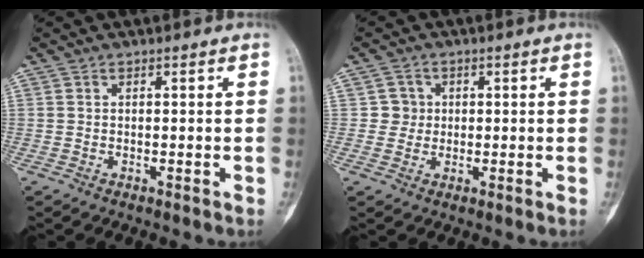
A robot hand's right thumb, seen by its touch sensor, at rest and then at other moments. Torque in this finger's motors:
{"motor_torque": [0.19, -0.12, 0.30, -0.13, 0.00]}